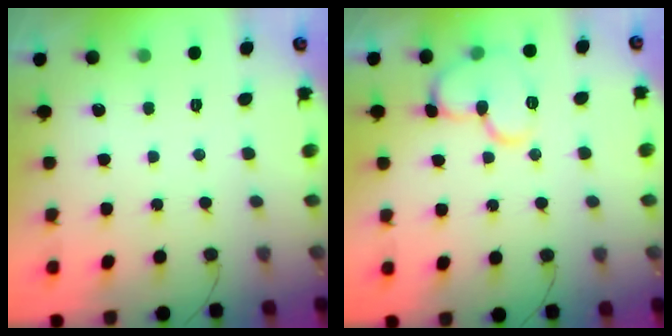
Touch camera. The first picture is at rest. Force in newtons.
{"total": 11.3, "press": 11.3, "slide": 0.6}